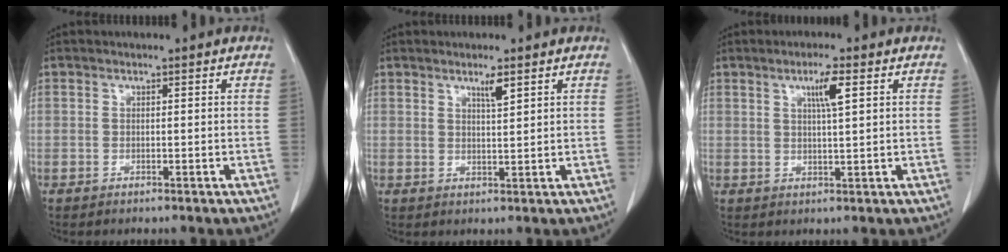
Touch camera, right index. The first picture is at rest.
{"total": 2.4, "force": [1.6, 0.1, 1.8], "torque": [-0.034, -0.004, 0.029]}
{"total": 4.0, "force": [1.8, 0.1, 3.6], "torque": [-0.061, -0.002, 0.030]}